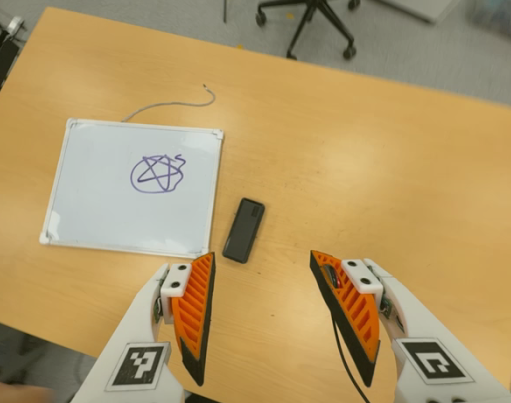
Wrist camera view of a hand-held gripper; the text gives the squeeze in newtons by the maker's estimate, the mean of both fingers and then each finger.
{"total": 0.0}